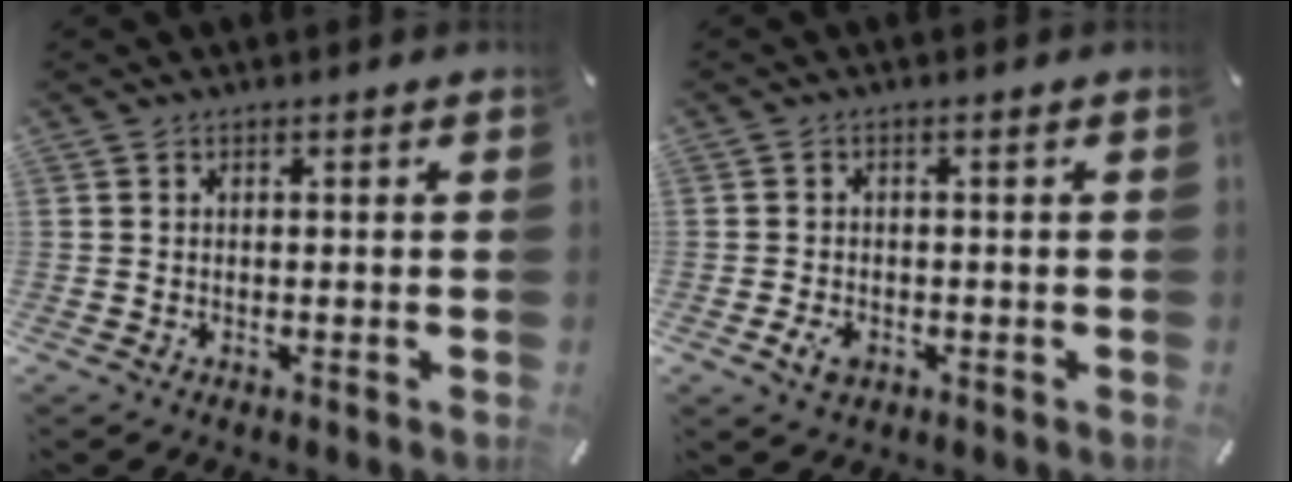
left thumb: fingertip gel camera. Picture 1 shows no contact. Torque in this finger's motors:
{"motor_torque": [0.00, 0.05, -0.02, 0.05, 0.03]}